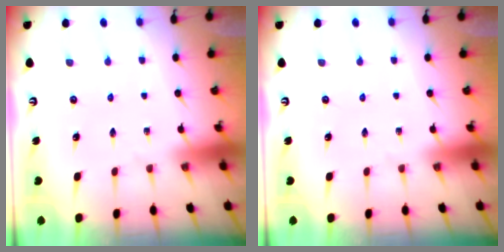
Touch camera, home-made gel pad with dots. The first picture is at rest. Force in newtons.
{"total": 0.0}